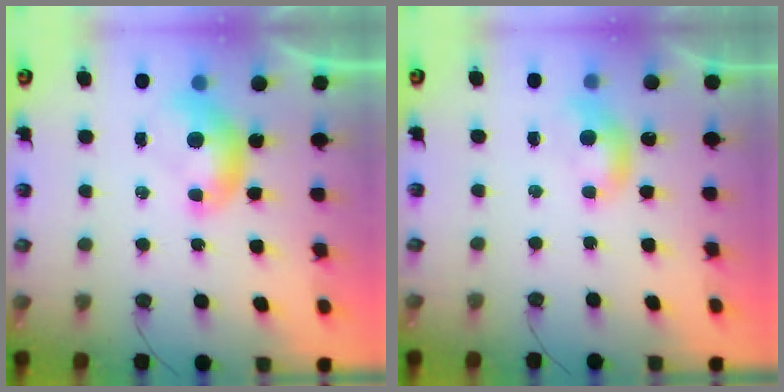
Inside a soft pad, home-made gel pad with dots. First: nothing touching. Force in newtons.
{"total": 1.6, "press": 1.5, "slide": 0.5}